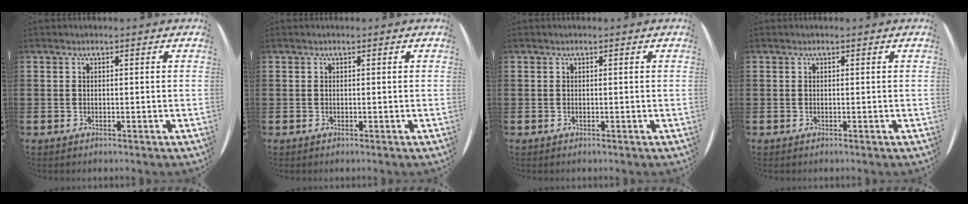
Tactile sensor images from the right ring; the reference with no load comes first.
{"total": 0.0}
{"total": 0.0}
{"total": 0.0}